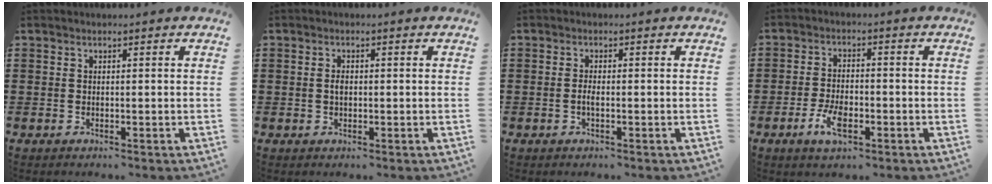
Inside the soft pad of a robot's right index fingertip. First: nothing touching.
{"total": 1.2, "force": [0.1, 0.4, 1.2], "torque": [-0.022, 0.003, 0.002]}
{"total": 1.4, "force": [-0.4, 0.4, 1.3], "torque": [-0.033, -0.003, -0.009]}
{"total": 4.9, "force": [-2.2, 2.1, 3.8], "torque": [-0.086, 0.001, -0.044]}